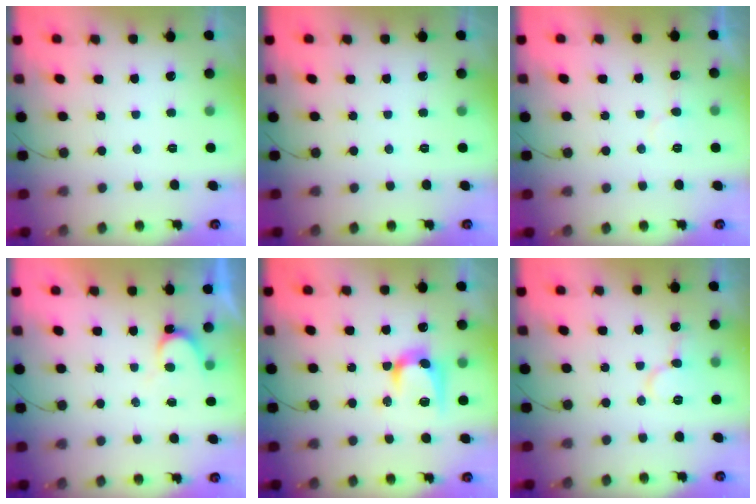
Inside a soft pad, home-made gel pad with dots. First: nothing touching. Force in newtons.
{"total": 0.0}
{"total": 6.5, "press": 6.5, "slide": 0.4}
{"total": 5.4, "press": 5.3, "slide": 0.4}
{"total": 12.5, "press": 12.5, "slide": 0.7}
{"total": 9.2, "press": 9.1, "slide": 1.1}